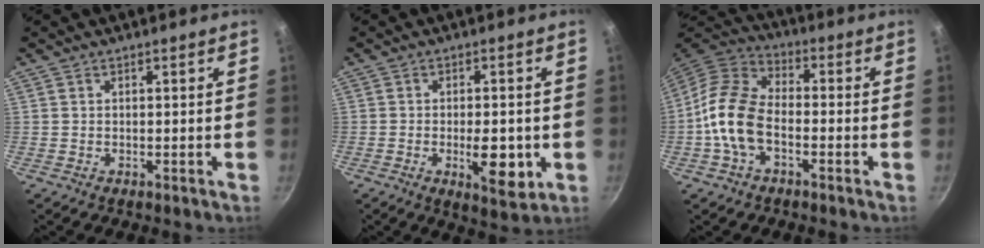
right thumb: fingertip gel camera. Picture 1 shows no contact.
{"total": 8.1, "force": [-1.8, 3.5, 7.1], "torque": [-0.083, -0.006, -0.020]}
{"total": 12.5, "force": [-3.2, 7.5, 9.5], "torque": [-0.166, 0.040, -0.077]}